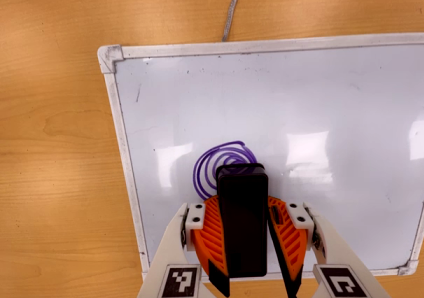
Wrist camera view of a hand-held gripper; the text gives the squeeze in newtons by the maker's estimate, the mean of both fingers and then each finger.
{"total": 13.9, "left": 15.5, "right": 12.2}